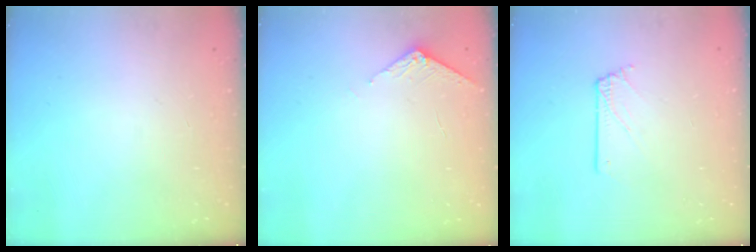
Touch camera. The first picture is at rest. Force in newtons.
{"total": 2.9, "press": 2.9, "slide": 0.3}
{"total": 1.5, "press": 1.5, "slide": 0.1}